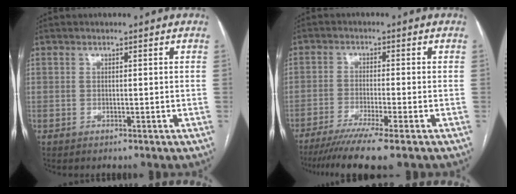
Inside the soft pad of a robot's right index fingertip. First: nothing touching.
{"total": 9.3, "force": [-7.0, -0.9, 6.1], "torque": [-0.093, -0.026, -0.112]}